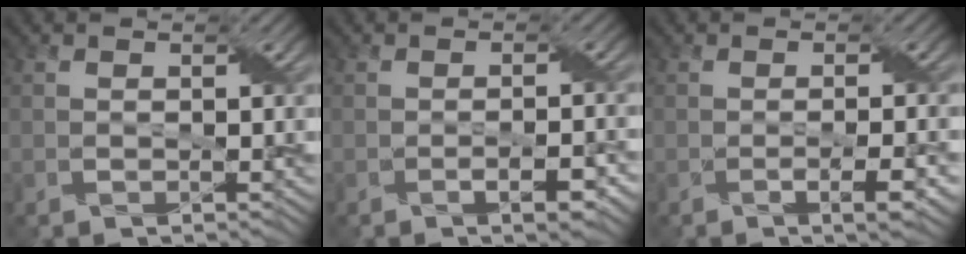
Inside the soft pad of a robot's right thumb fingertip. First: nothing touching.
{"total": 2.6, "force": [-1.3, 0.6, 2.2], "torque": [-0.039, 0.001, -0.018]}
{"total": 2.9, "force": [-1.1, 0.5, 2.6], "torque": [-0.045, 0.001, -0.015]}